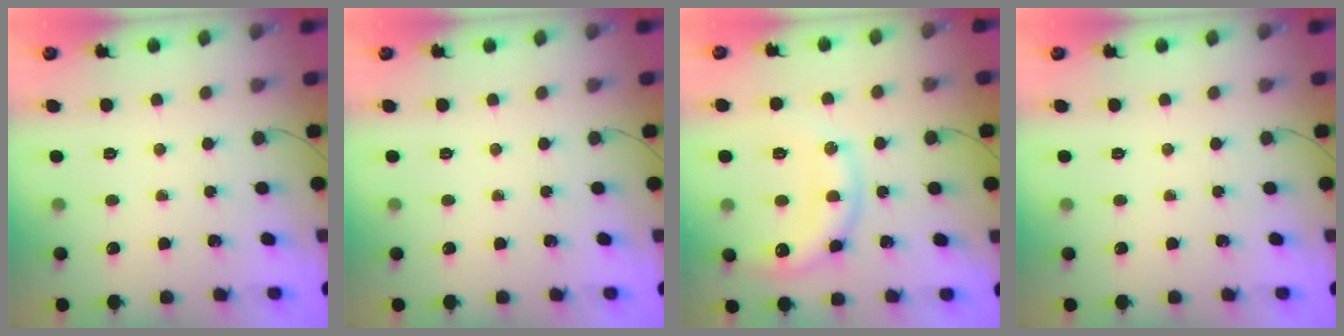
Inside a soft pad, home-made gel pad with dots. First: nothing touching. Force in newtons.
{"total": 0.0}
{"total": 13.6, "press": 13.5, "slide": 1.5}
{"total": 0.0}